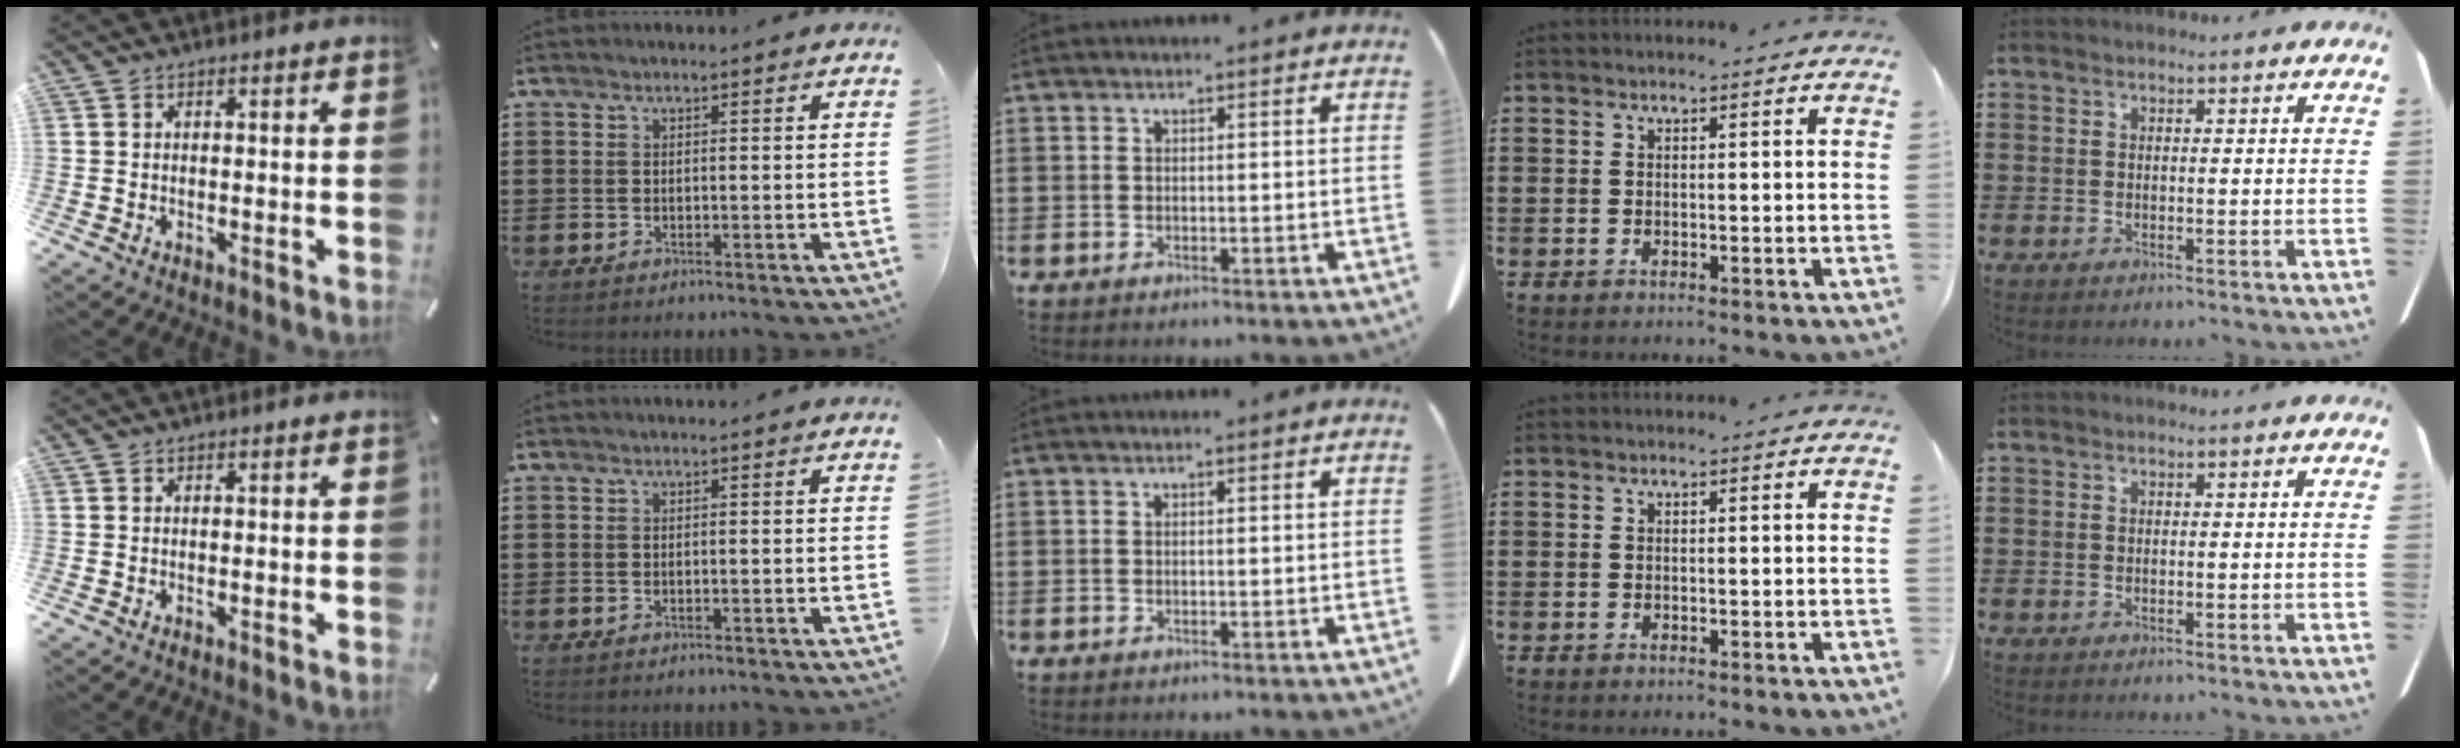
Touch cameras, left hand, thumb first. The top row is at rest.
{}